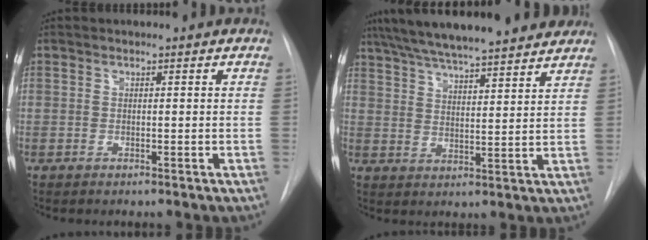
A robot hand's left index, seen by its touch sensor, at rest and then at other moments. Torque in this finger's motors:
{"motor_torque": [0.18, -1.04, 0.49, 0.21]}